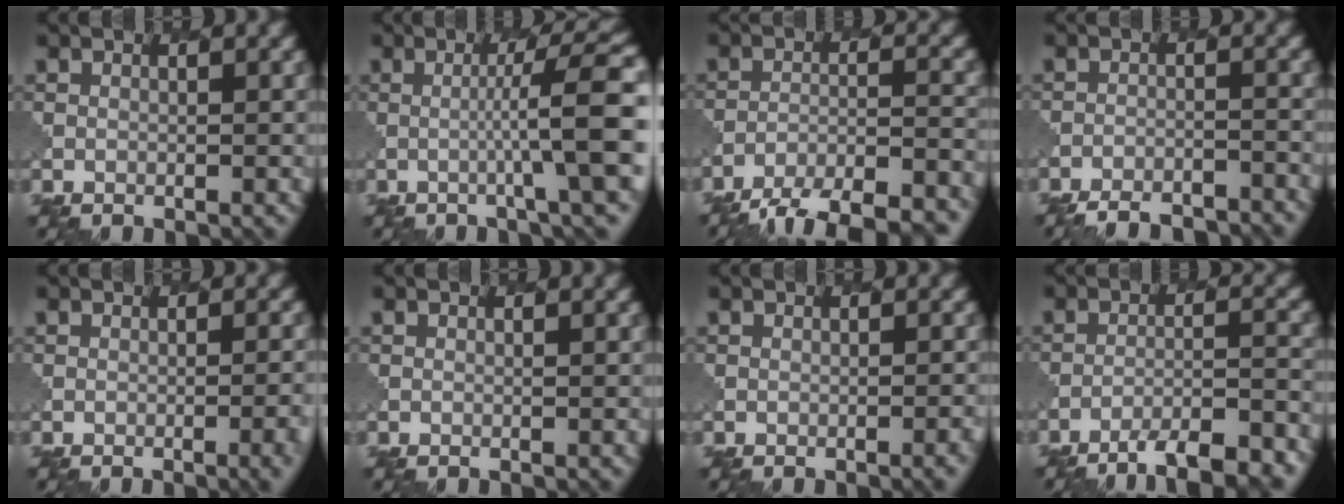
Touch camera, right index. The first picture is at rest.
{"total": 7.9, "force": [-0.1, 1.0, 7.8], "torque": [-0.104, 0.013, -0.004]}
{"total": 11.2, "force": [-9.8, 2.9, 4.6], "torque": [-0.069, -0.012, -0.128]}
{"total": 7.4, "force": [-7.1, 1.6, 1.4], "torque": [-0.014, -0.001, -0.092]}
{"total": 3.8, "force": [-1.5, 1.4, 3.2], "torque": [-0.015, 0.009, -0.012]}
{"total": 0.0}
{"total": 1.9, "force": [-0.8, 0.6, 1.6], "torque": [-0.004, 0.009, -0.008]}
{"total": 8.7, "force": [-7.3, 1.8, 4.5], "torque": [-0.063, -0.001, -0.093]}